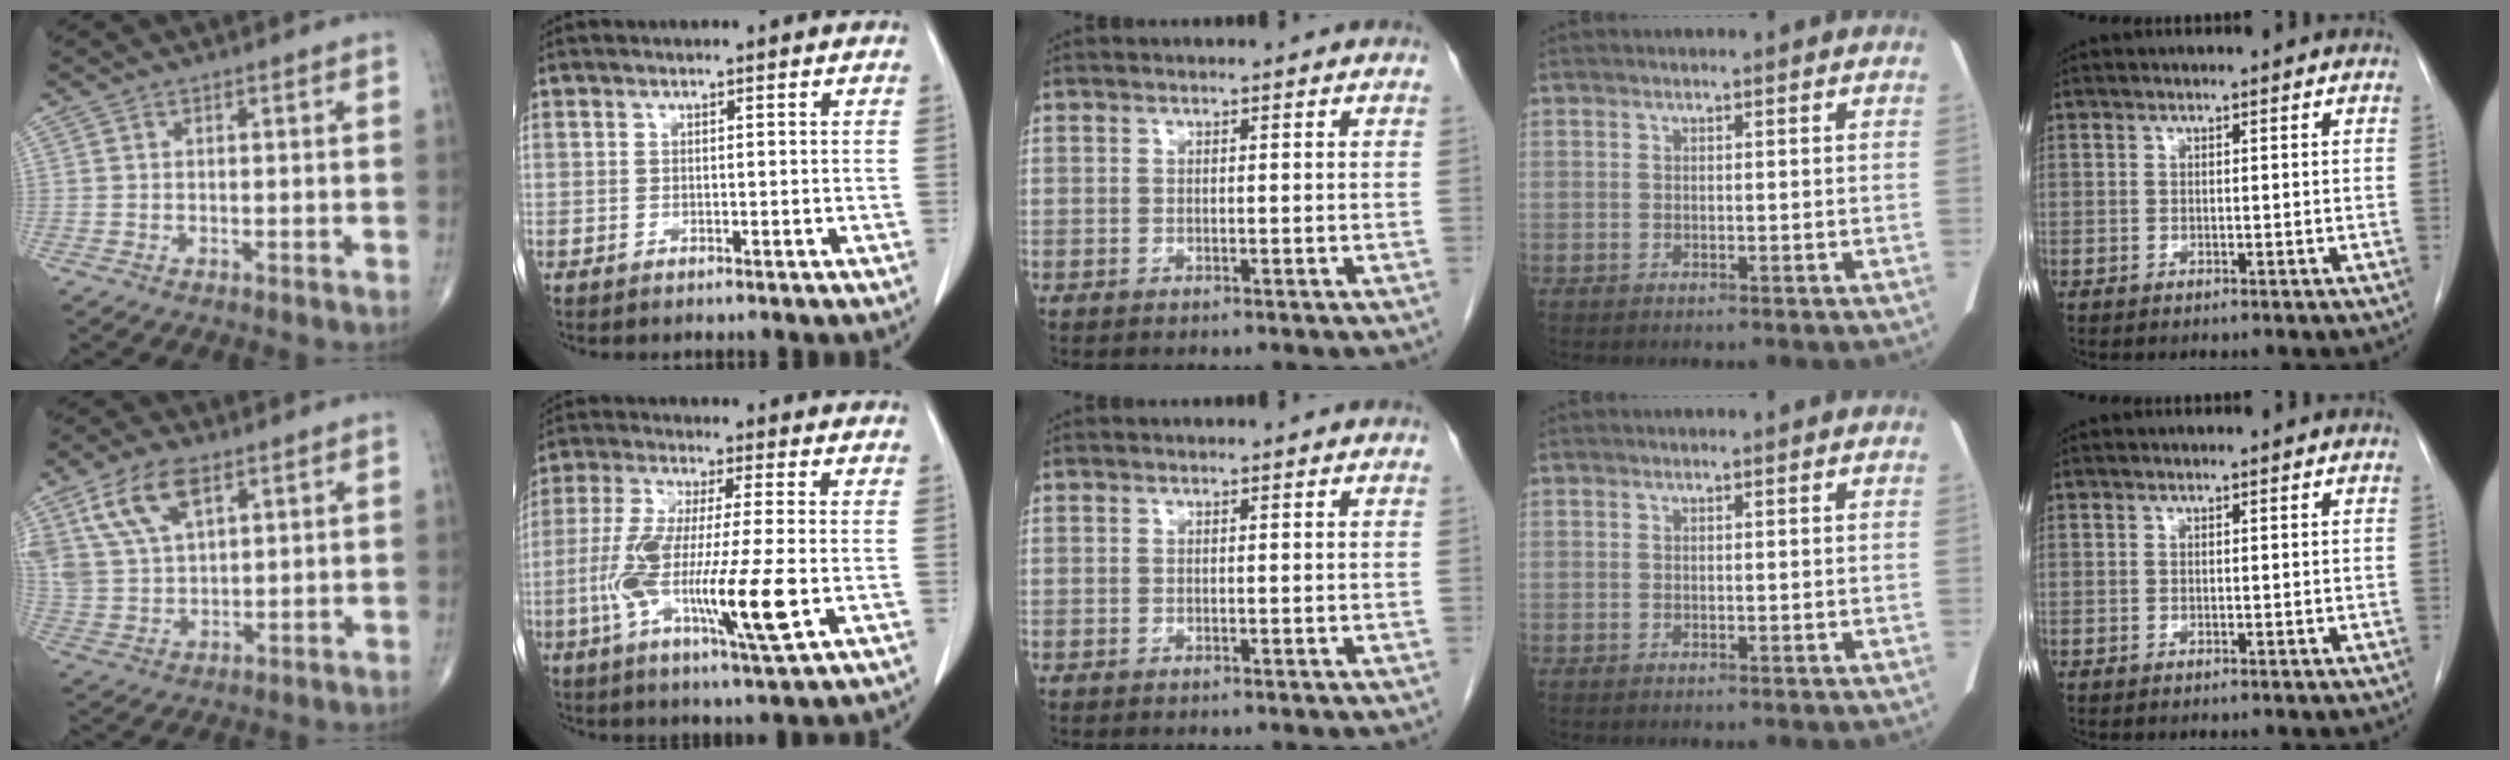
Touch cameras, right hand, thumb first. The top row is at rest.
{"thumb": {"total": 11.9, "force": [6.2, 6.0, 8.2], "torque": [-0.159, -0.011, 0.127]}, "index": {"total": 15.0, "force": [-3.4, 1.1, 14.5], "torque": [-0.280, -0.024, -0.064]}}